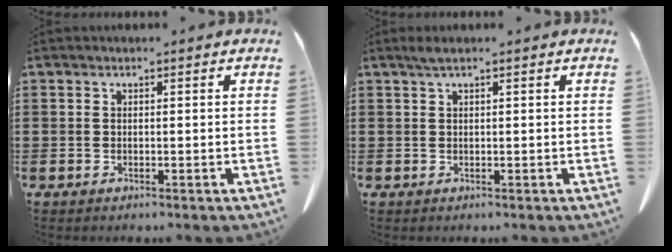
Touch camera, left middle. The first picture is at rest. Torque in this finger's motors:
{"motor_torque": [0.38, -0.11, 0.00, 0.02]}